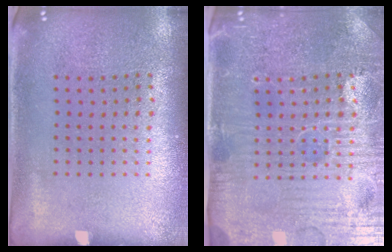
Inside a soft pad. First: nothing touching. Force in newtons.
{"total": 5.0, "press": 4.7, "slide": 1.8}